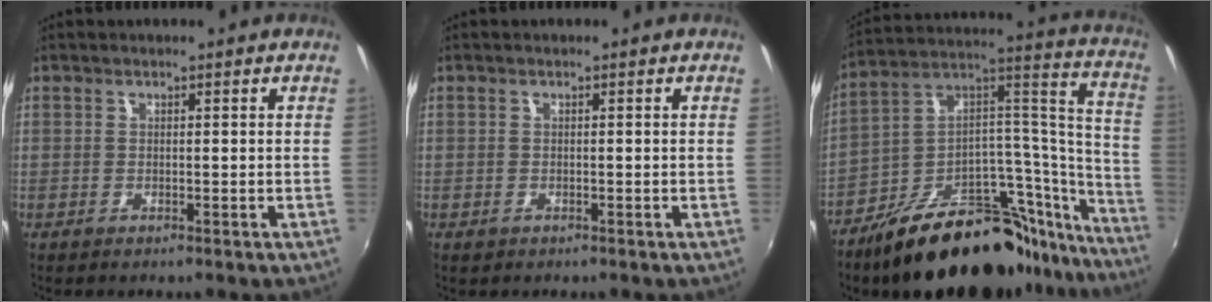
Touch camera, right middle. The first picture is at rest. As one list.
[{"total": 0.6, "force": [-0.3, 0.5, 0.2], "torque": [-0.004, -0.003, -0.006]}, {"total": 31.2, "force": [-22.8, 12.3, 17.3], "torque": [-0.206, 0.064, -0.331]}]